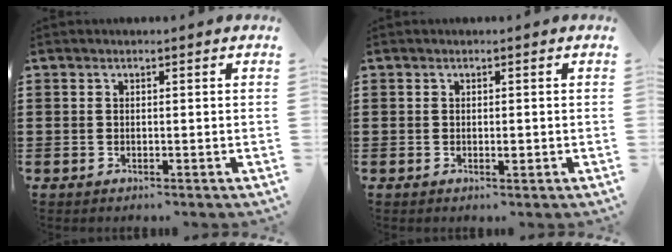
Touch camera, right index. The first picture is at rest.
{"total": 0.9, "force": [-0.1, 0.4, 0.8], "torque": [-0.014, 0.000, -0.002]}